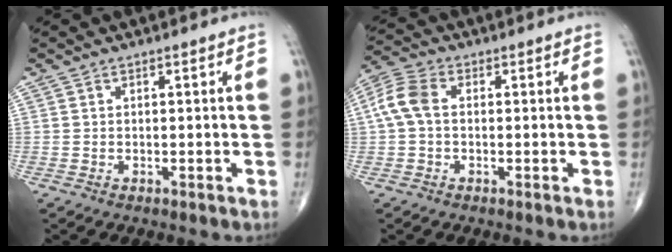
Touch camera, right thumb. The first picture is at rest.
{"total": 6.6, "force": [0.4, 4.3, 5.0], "torque": [-0.113, 0.020, 0.000]}